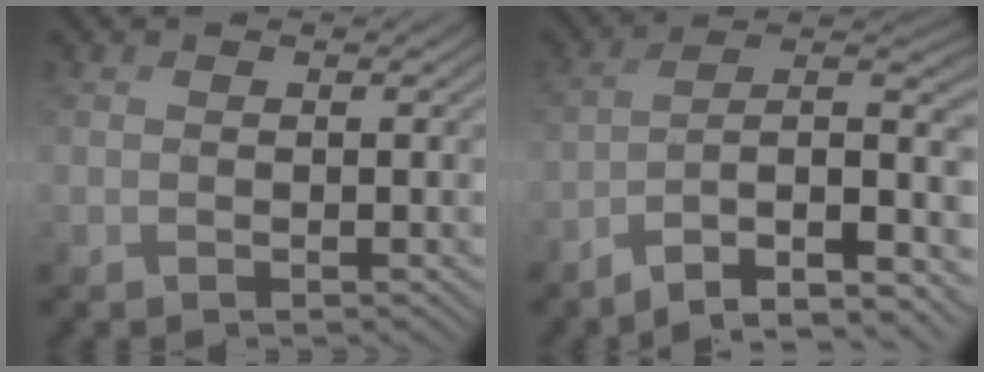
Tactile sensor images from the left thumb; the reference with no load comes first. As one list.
[{"total": 10.9, "force": [-5.8, 3.9, 8.3], "torque": [-0.143, -0.005, -0.102]}]